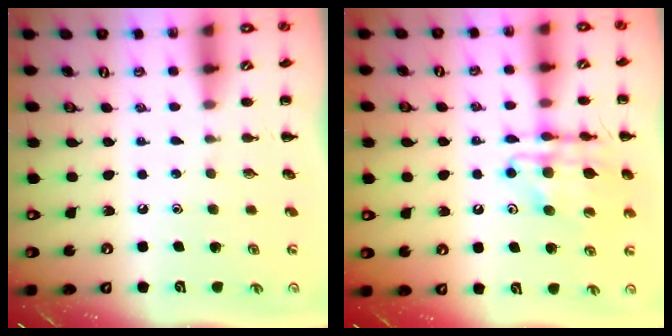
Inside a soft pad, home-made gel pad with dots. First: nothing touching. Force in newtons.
{"total": 15.0, "press": 14.7, "slide": 3.1}